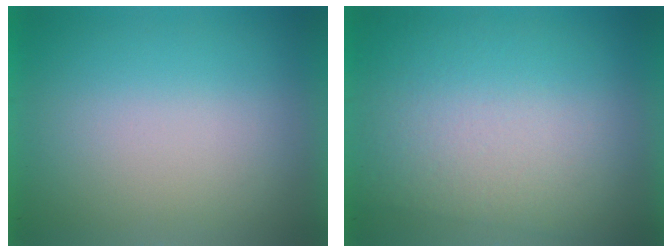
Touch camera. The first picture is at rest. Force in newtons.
{"total": 2.8}